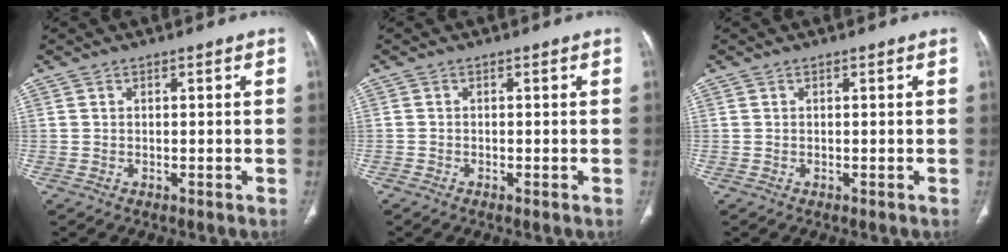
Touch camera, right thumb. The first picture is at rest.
{"total": 0.7, "force": [-0.4, 0.2, 0.5], "torque": [-0.014, -0.002, -0.010]}
{"total": 0.0}